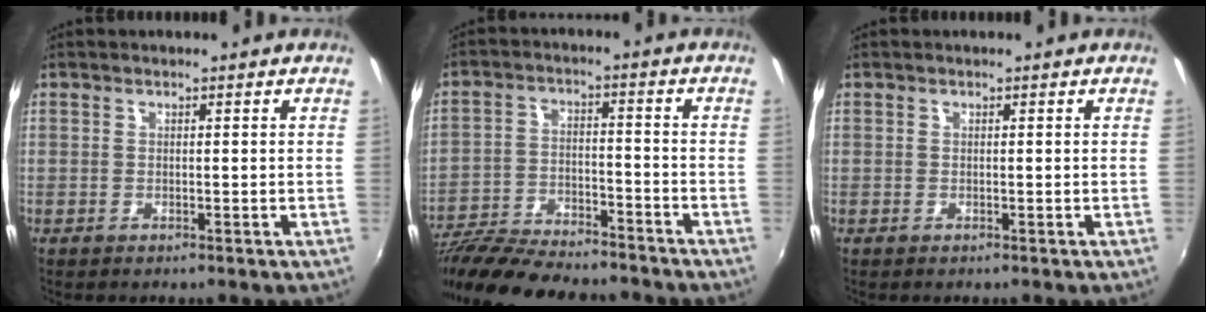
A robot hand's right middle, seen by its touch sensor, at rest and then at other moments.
{"total": 19.4, "force": [-17.0, 4.0, 8.6], "torque": [-0.176, -0.028, -0.275]}
{"total": 0.0}